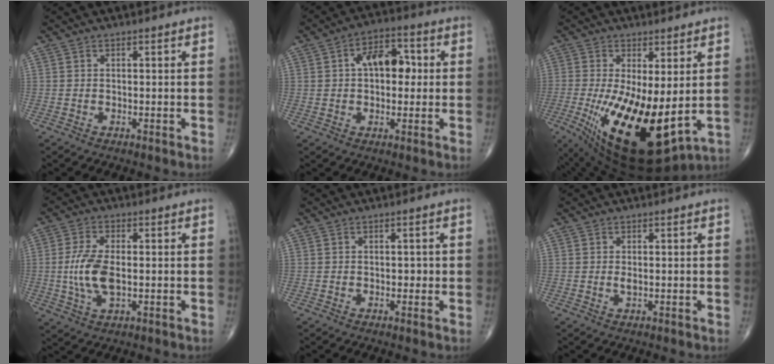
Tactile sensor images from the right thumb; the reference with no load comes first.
{"total": 9.5, "force": [1.3, 5.8, 7.4], "torque": [-0.089, 0.021, 0.014]}
{"total": 19.5, "force": [-2.4, 7.7, 17.7], "torque": [-0.315, -0.038, -0.011]}
{"total": 8.5, "force": [-0.5, 4.0, 7.5], "torque": [-0.161, -0.002, -0.010]}
{"total": 1.5, "force": [-0.1, 0.9, 1.1], "torque": [-0.005, 0.003, -0.004]}
{"total": 0.9, "force": [0.0, 0.4, 0.9], "torque": [-0.018, -0.004, 0.002]}